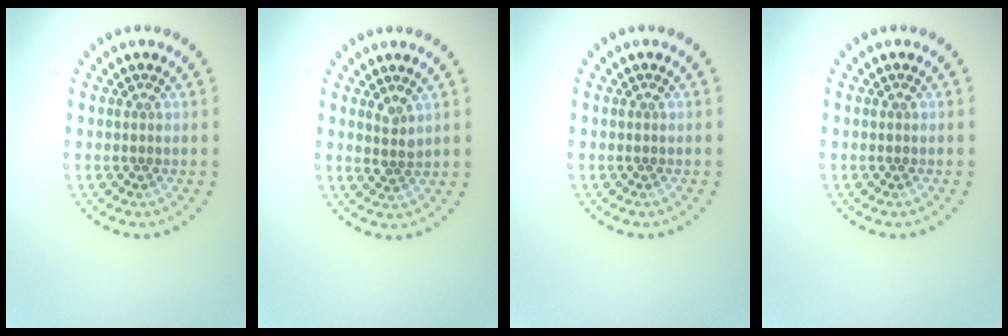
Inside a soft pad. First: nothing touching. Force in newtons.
{"total": 1.3, "press": 1.0, "slide": 0.8}
{"total": 0.0}
{"total": 0.0}